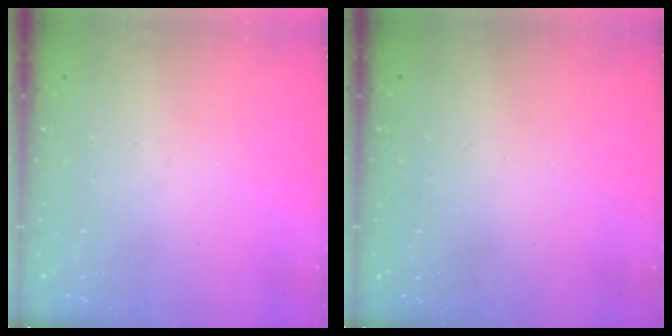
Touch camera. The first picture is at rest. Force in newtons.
{"total": 1.6, "press": 1.6, "slide": 0.1}